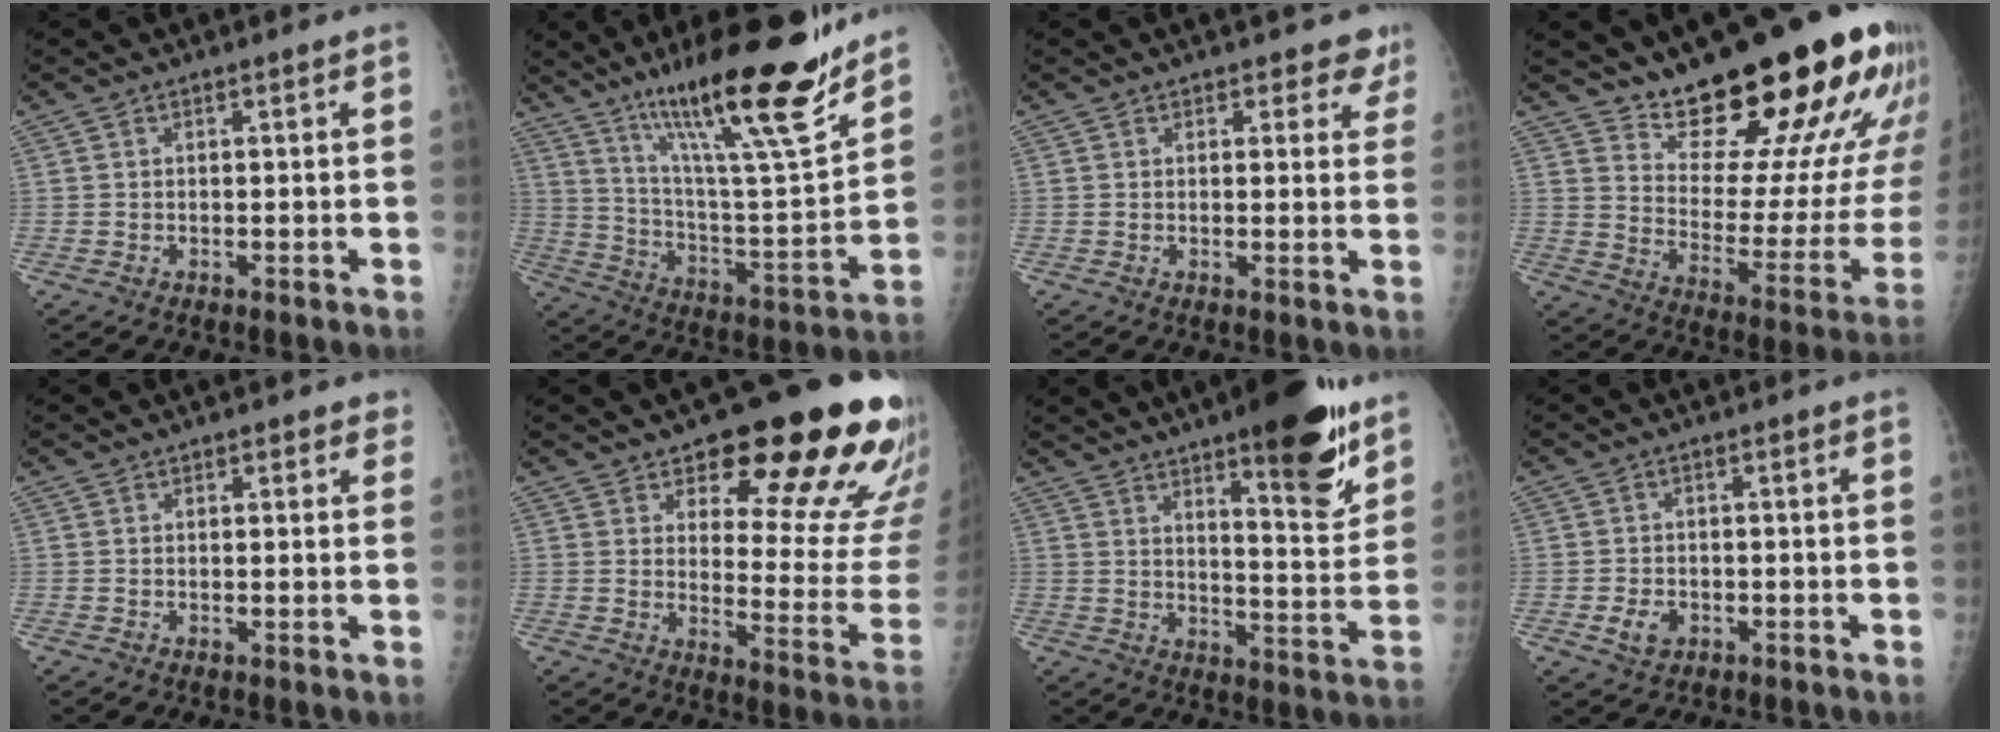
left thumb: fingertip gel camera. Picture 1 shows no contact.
{"total": 24.6, "force": [17.1, 3.7, 17.3], "torque": [-0.257, -0.083, 0.289]}
{"total": 4.1, "force": [3.3, 2.4, 0.7], "torque": [0.031, -0.018, 0.025]}
{"total": 25.3, "force": [19.0, 7.6, 14.9], "torque": [-0.176, -0.122, 0.269]}
{"total": 2.1, "force": [1.6, 1.1, 0.7], "torque": [0.020, -0.006, 0.013]}
{"total": 21.6, "force": [14.3, 7.4, 14.5], "torque": [-0.133, -0.092, 0.186]}
{"total": 16.5, "force": [10.5, 4.1, 12.1], "torque": [-0.137, -0.069, 0.156]}
{"total": 3.3, "force": [-1.1, 2.5, 1.9], "torque": [-0.030, 0.001, -0.013]}